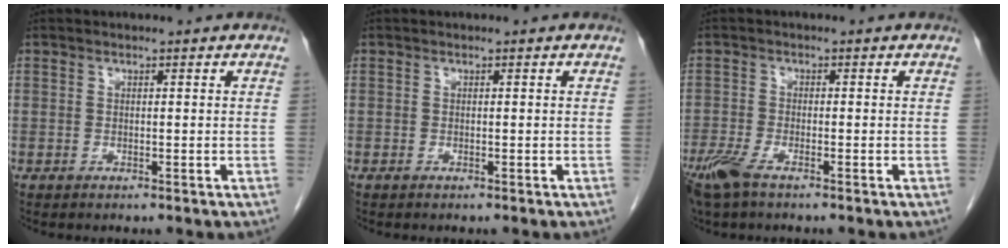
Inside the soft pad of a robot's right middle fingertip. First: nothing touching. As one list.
[{"total": 0.0}, {"total": 5.0, "force": [-3.5, 1.1, 3.3], "torque": [-0.076, -0.012, -0.069]}]